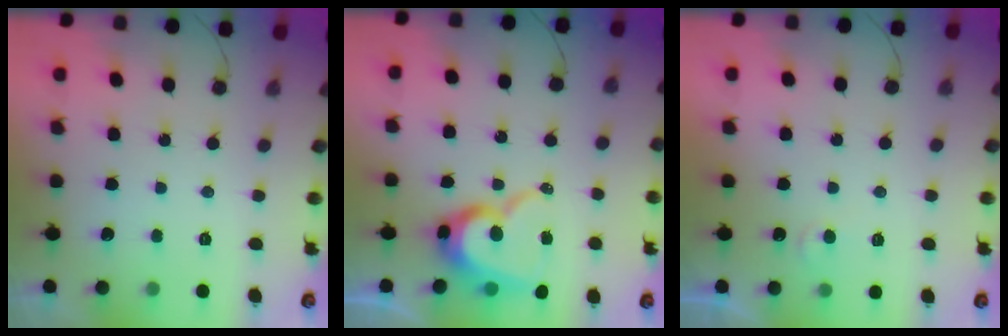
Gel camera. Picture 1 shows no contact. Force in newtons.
{"total": 14.1, "press": 14.0, "slide": 1.5}
{"total": 4.4, "press": 4.4, "slide": 0.5}